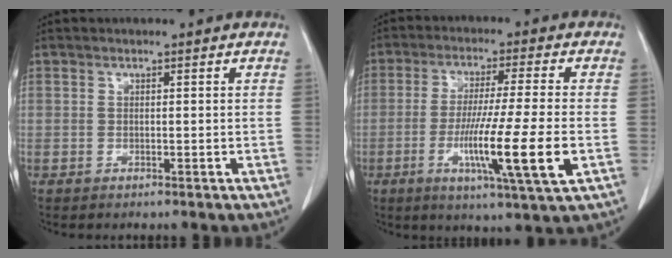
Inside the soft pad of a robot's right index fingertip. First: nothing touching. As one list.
[{"total": 13.1, "force": [-3.6, -0.8, 12.6], "torque": [-0.227, -0.028, -0.065]}]